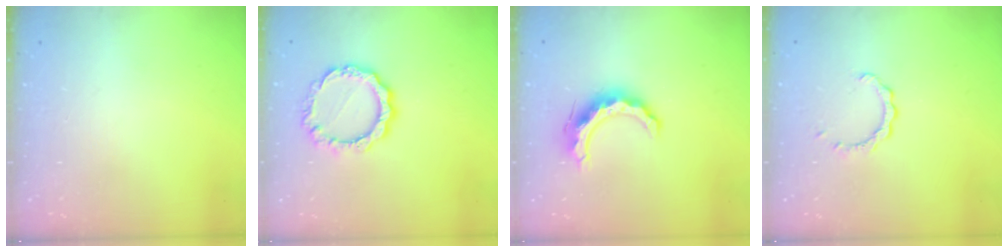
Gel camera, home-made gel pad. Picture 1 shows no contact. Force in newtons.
{"total": 10.0, "press": 9.9, "slide": 0.8}
{"total": 11.2, "press": 11.2, "slide": 0.5}
{"total": 2.9, "press": 2.8, "slide": 0.4}